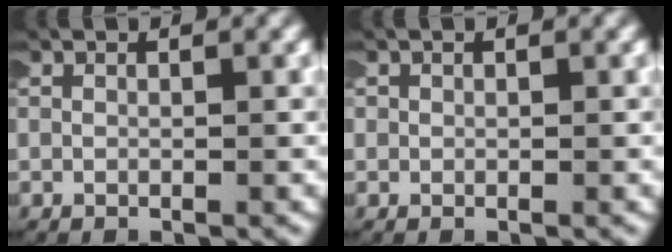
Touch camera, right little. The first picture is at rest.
{"total": 0.6, "force": [-0.1, 0.5, -0.2], "torque": [0.000, 0.003, -0.006]}